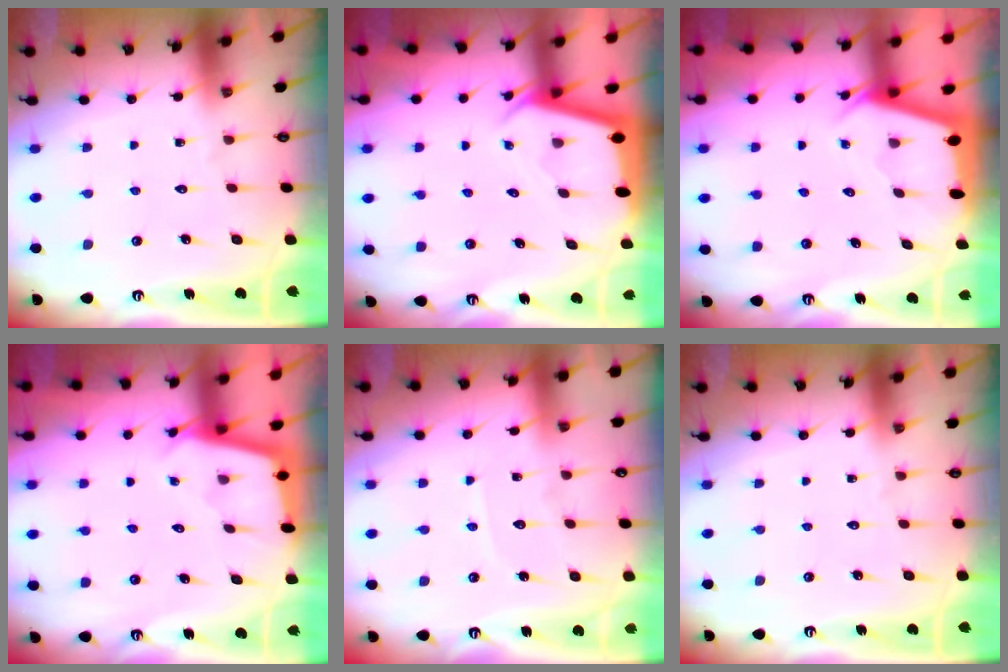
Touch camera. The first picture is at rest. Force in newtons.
{"total": 2.2, "press": 2.2, "slide": 0.1}
{"total": 2.4, "press": 2.4, "slide": 0.2}
{"total": 2.4, "press": 2.4, "slide": 0.1}
{"total": 4.5, "press": 4.5, "slide": 0.6}
{"total": 0.0}